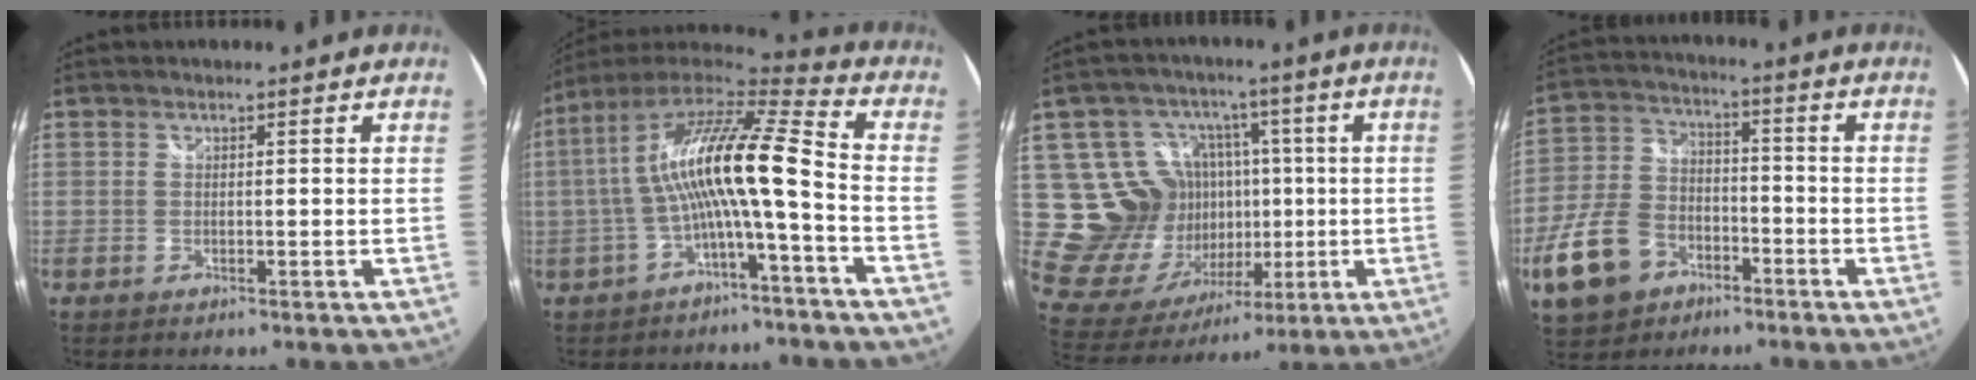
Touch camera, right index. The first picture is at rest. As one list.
[{"total": 14.6, "force": [-1.0, 1.4, 14.5], "torque": [-0.271, 0.016, -0.021]}, {"total": 16.9, "force": [2.6, 15.7, 5.7], "torque": [-0.141, 0.014, 0.067]}, {"total": 13.9, "force": [-7.1, 9.5, 7.2], "torque": [-0.189, 0.011, -0.122]}]